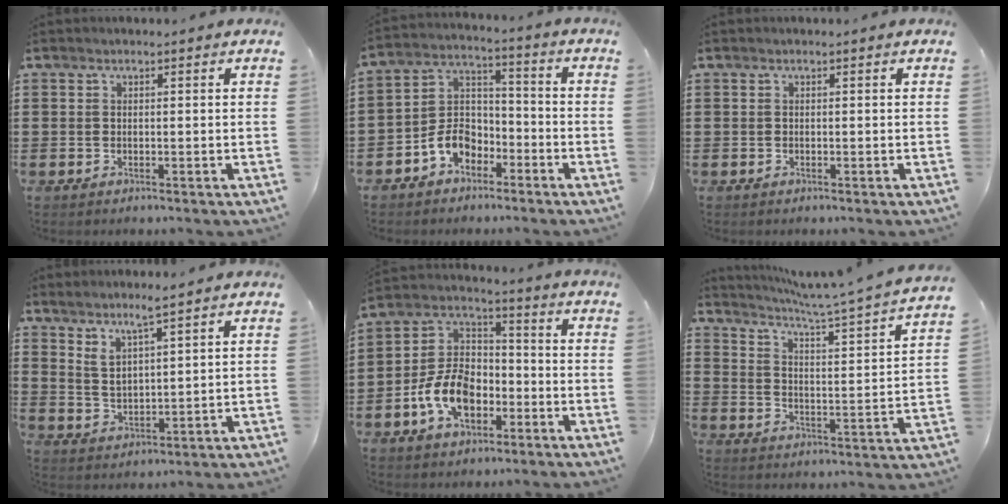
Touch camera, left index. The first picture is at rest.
{"total": 7.0, "force": [-4.4, 4.6, 2.8], "torque": [-0.072, 0.015, -0.089]}
{"total": 0.0}
{"total": 3.7, "force": [3.2, -0.1, 2.0], "torque": [-0.046, -0.007, 0.055]}
{"total": 10.0, "force": [-4.5, 6.2, 6.4], "torque": [-0.158, 0.010, -0.089]}
{"total": 4.9, "force": [4.1, -1.1, 2.3], "torque": [-0.065, -0.044, 0.057]}